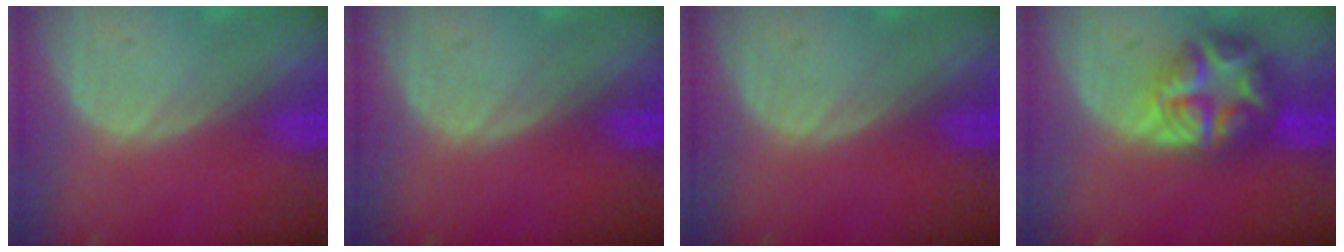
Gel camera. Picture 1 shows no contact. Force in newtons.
{"total": 0.0}
{"total": 0.0}
{"total": 8.6, "press": 8.6, "slide": 0.5}